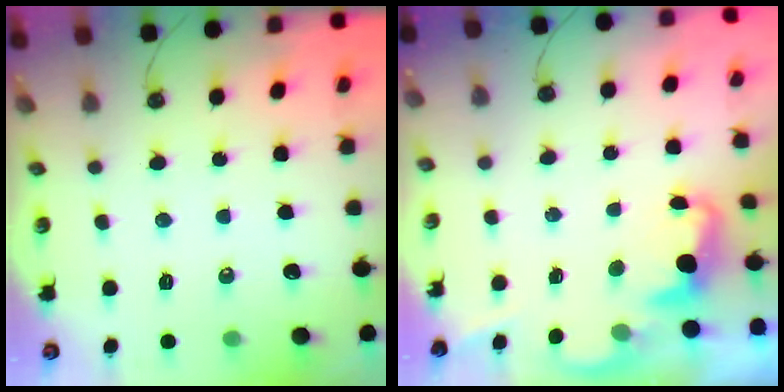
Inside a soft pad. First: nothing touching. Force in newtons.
{"total": 2.4, "press": 2.4, "slide": 0.5}